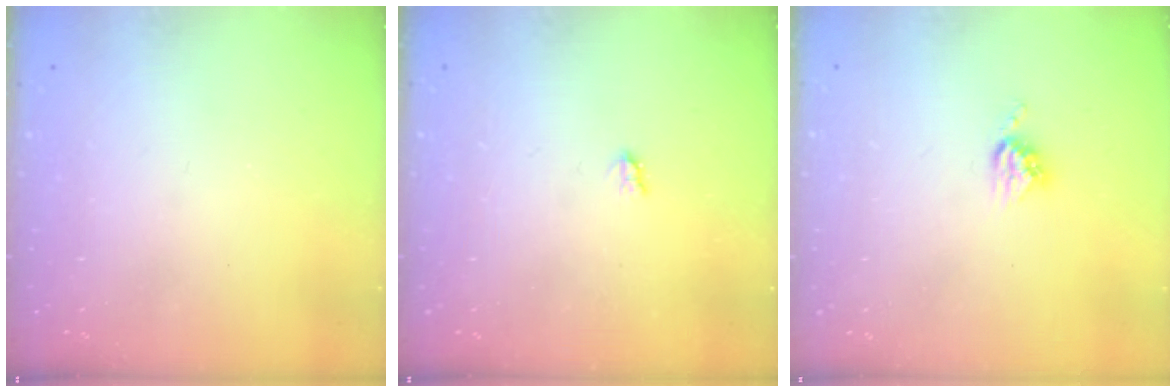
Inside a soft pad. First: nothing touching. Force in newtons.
{"total": 1.7, "press": 1.6, "slide": 0.3}
{"total": 5.2, "press": 5.2, "slide": 0.1}